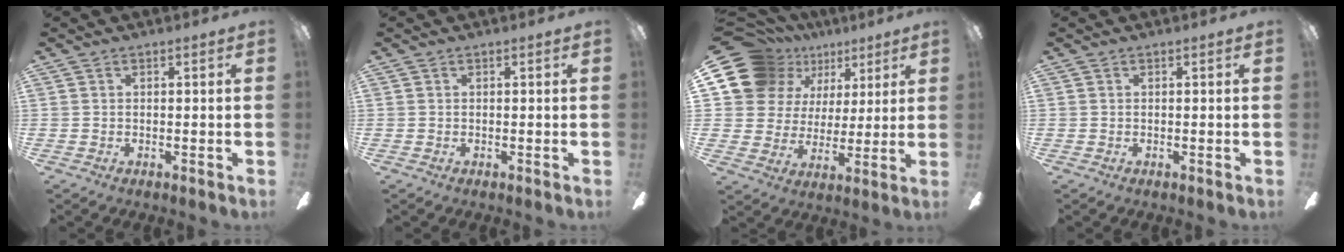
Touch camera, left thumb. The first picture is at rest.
{"total": 0.0}
{"total": 15.8, "force": [8.2, 12.5, 5.0], "torque": [-0.096, -0.042, 0.167]}
{"total": 0.0}